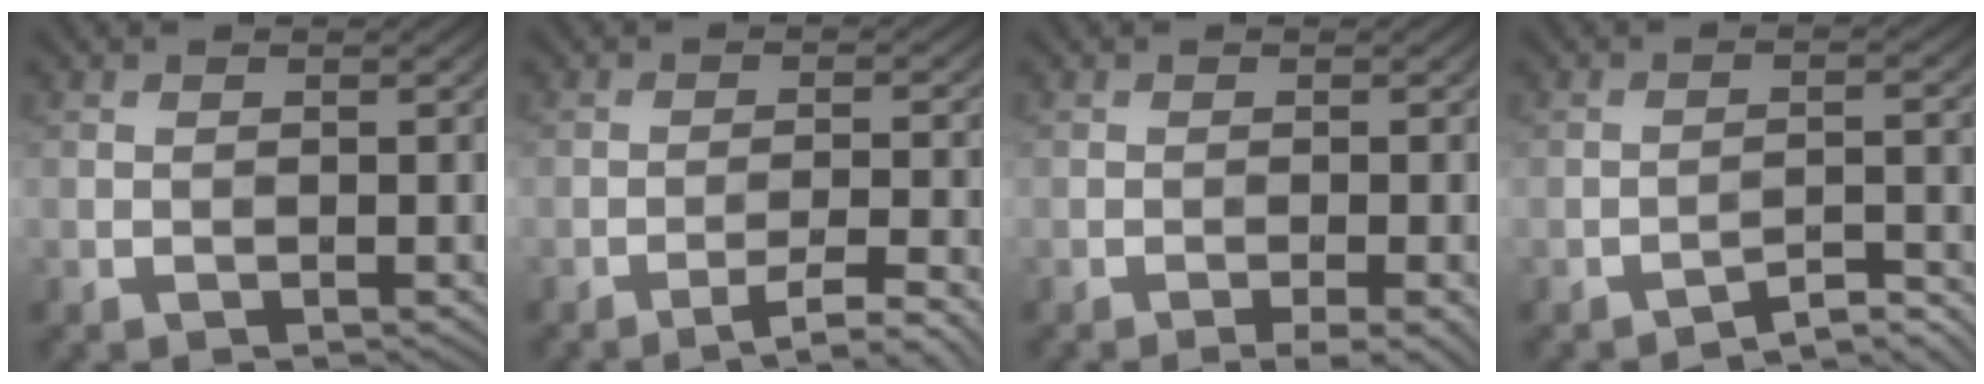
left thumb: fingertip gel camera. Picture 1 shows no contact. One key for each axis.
{"total": 4.6, "fx": -3.0, "fy": 0.6, "fz": 3.3, "tx": -0.057, "ty": 0.009, "tz": -0.048}
{"total": 2.5, "fx": -1.4, "fy": 0.3, "fz": 2.1, "tx": -0.028, "ty": 0.006, "tz": -0.022}
{"total": 4.2, "fx": -3.8, "fy": 0.5, "fz": 1.6, "tx": -0.019, "ty": 0.013, "tz": -0.057}